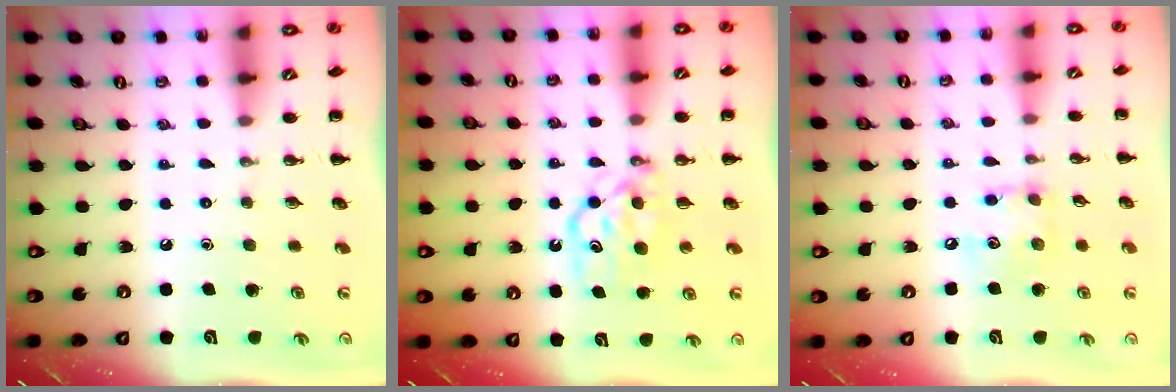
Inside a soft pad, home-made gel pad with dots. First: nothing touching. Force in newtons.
{"total": 7.9, "press": 7.8, "slide": 1.1}
{"total": 7.7, "press": 7.7, "slide": 0.6}